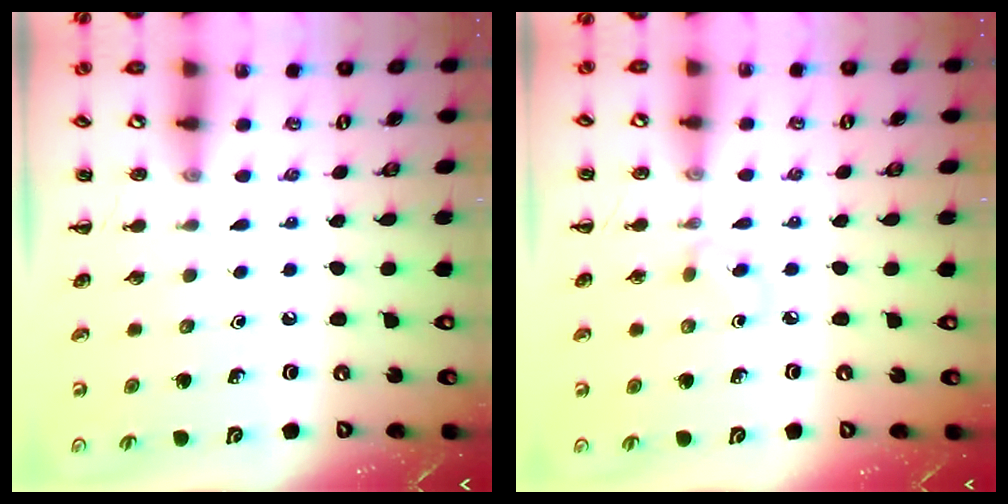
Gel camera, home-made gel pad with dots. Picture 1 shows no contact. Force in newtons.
{"total": 2.9, "press": 2.7, "slide": 1.0}